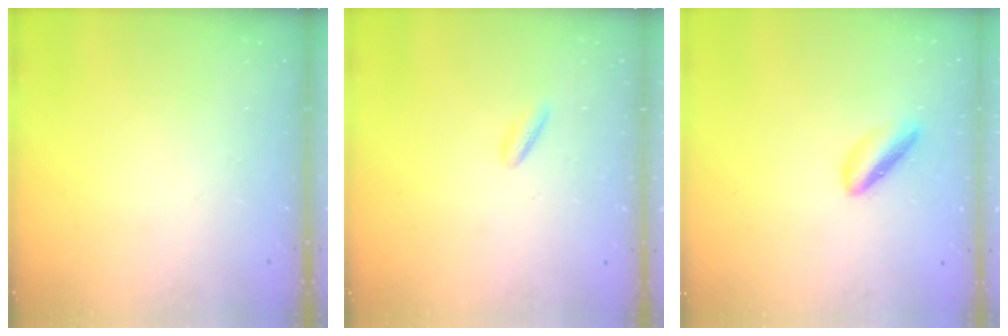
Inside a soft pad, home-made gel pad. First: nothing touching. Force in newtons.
{"total": 2.2, "press": 2.2, "slide": 0.5}
{"total": 3.9, "press": 3.8, "slide": 1.0}